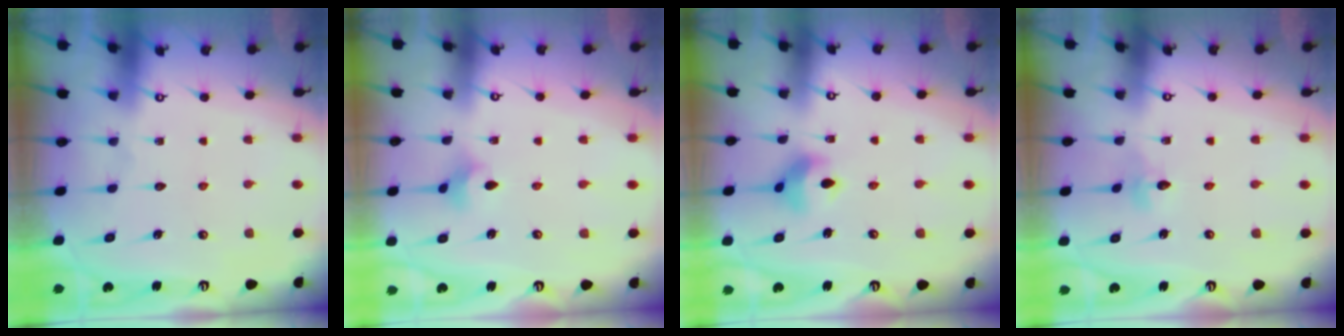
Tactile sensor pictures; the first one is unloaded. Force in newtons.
{"total": 3.3, "press": 3.2, "slide": 0.7}
{"total": 8.5, "press": 8.2, "slide": 1.9}
{"total": 2.8, "press": 2.7, "slide": 0.3}